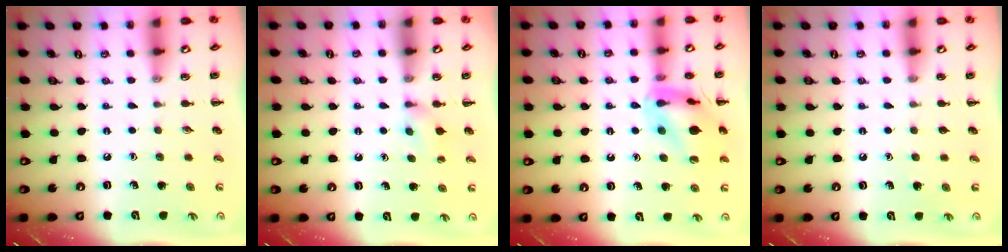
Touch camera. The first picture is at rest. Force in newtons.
{"total": 4.7, "press": 4.4, "slide": 1.7}
{"total": 14.6, "press": 14.5, "slide": 1.6}
{"total": 0.6, "press": 0.6, "slide": 0.0}